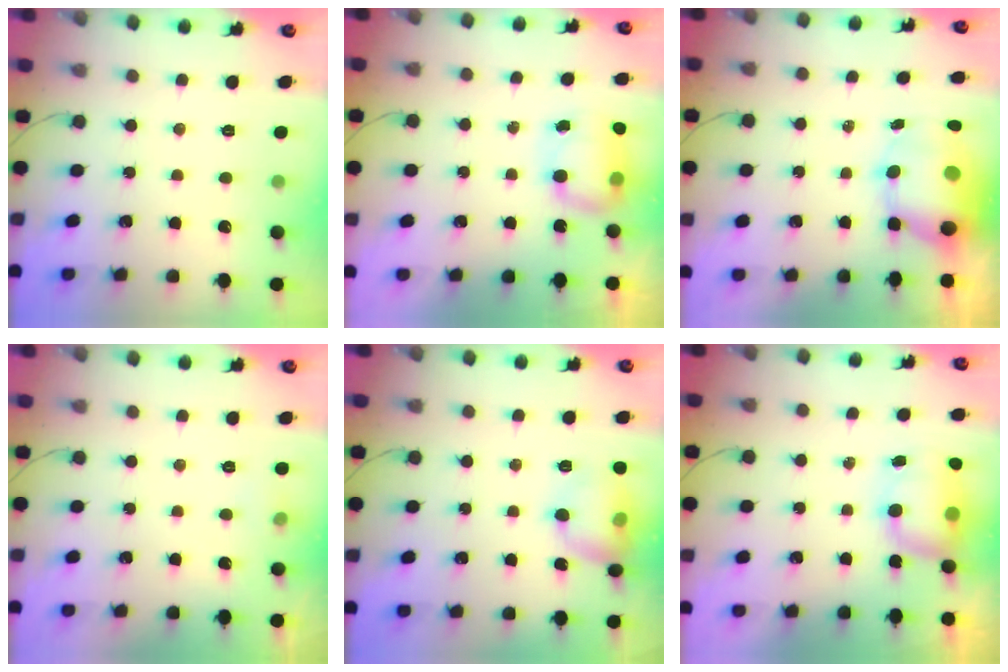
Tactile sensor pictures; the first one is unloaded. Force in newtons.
{"total": 7.9, "press": 7.8, "slide": 0.6}
{"total": 9.4, "press": 9.1, "slide": 2.3}
{"total": 8.0, "press": 4.0, "slide": 7.0}
{"total": 12.2, "press": 12.0, "slide": 1.9}
{"total": 11.3, "press": 8.7, "slide": 7.1}